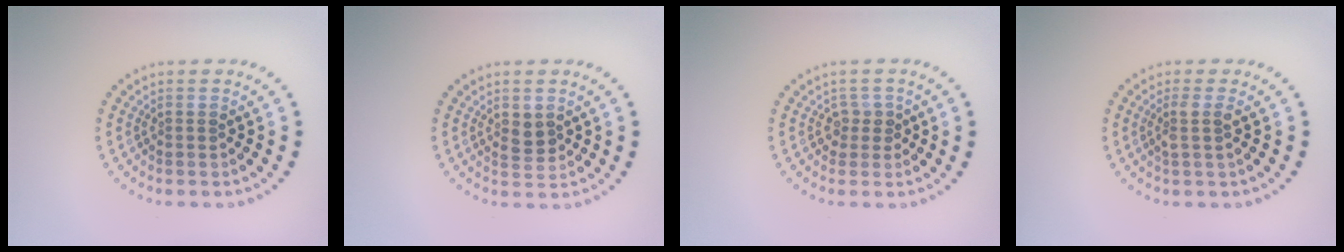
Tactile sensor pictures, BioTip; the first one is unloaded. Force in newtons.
{"total": 1.7, "press": 1.6, "slide": 0.5}
{"total": 1.5, "press": 1.1, "slide": 1.0}
{"total": 1.6, "press": 1.3, "slide": 1.0}